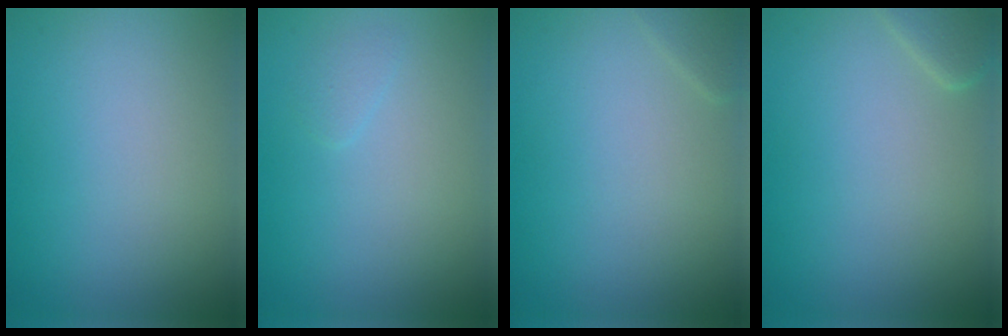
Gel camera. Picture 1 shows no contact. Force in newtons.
{"total": 0.7, "press": 0.7, "slide": 0.1}
{"total": 0.8, "press": 0.8, "slide": 0.1}
{"total": 1.7, "press": 1.7, "slide": 0.2}